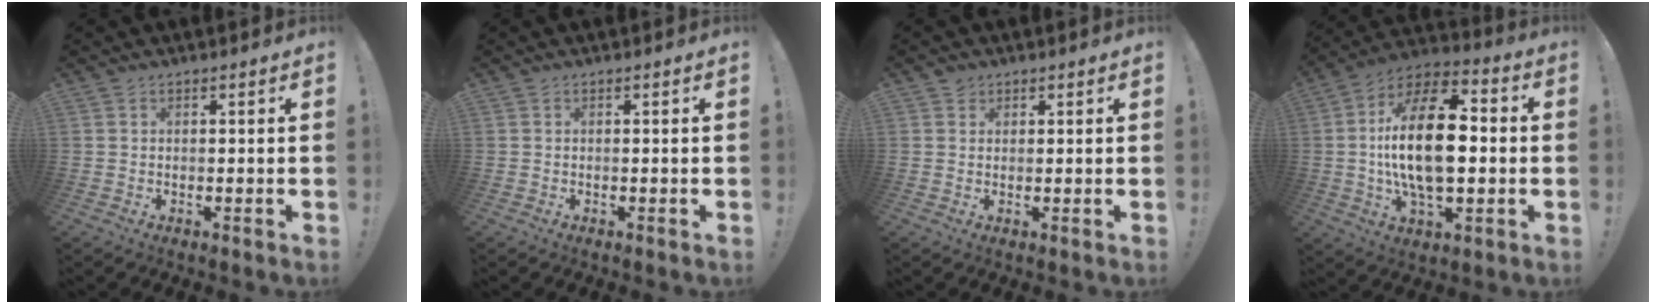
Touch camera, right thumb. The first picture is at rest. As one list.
[{"total": 0.0}, {"total": 2.0, "force": [1.5, 1.3, 0.1], "torque": [0.001, -0.005, 0.028]}, {"total": 22.3, "force": [-0.4, 11.4, 19.2], "torque": [-0.346, 0.000, -0.016]}]